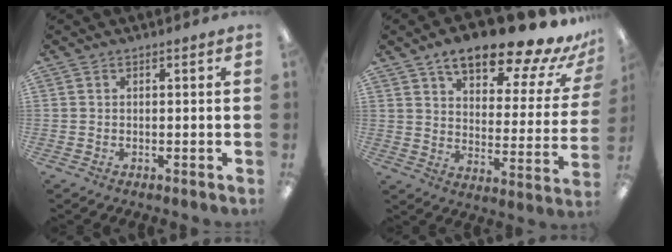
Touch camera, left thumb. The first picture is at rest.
{"total": 19.2, "force": [14.5, 5.6, 11.2], "torque": [-0.167, -0.099, 0.239]}